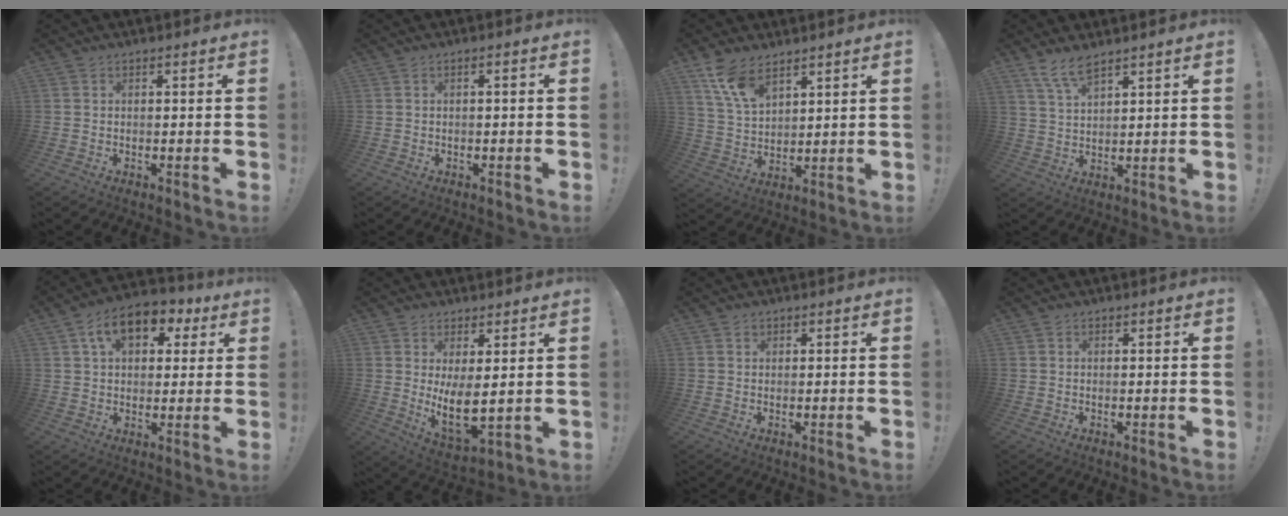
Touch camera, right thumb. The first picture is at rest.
{"total": 1.2, "force": [-0.8, -0.2, 0.8], "torque": [-0.012, 0.000, -0.015]}
{"total": 10.1, "force": [7.1, 4.8, 5.3], "torque": [-0.099, -0.036, 0.138]}
{"total": 6.4, "force": [5.0, 1.6, 3.6], "torque": [-0.072, -0.022, 0.093]}
{"total": 12.6, "force": [5.5, 8.1, 8.0], "torque": [-0.125, -0.012, 0.100]}
{"total": 9.3, "force": [2.4, 4.1, 8.0], "torque": [-0.117, -0.046, 0.051]}
{"total": 0.9, "force": [0.6, 0.6, -0.1], "torque": [0.009, -0.002, 0.010]}
{"total": 0.0}